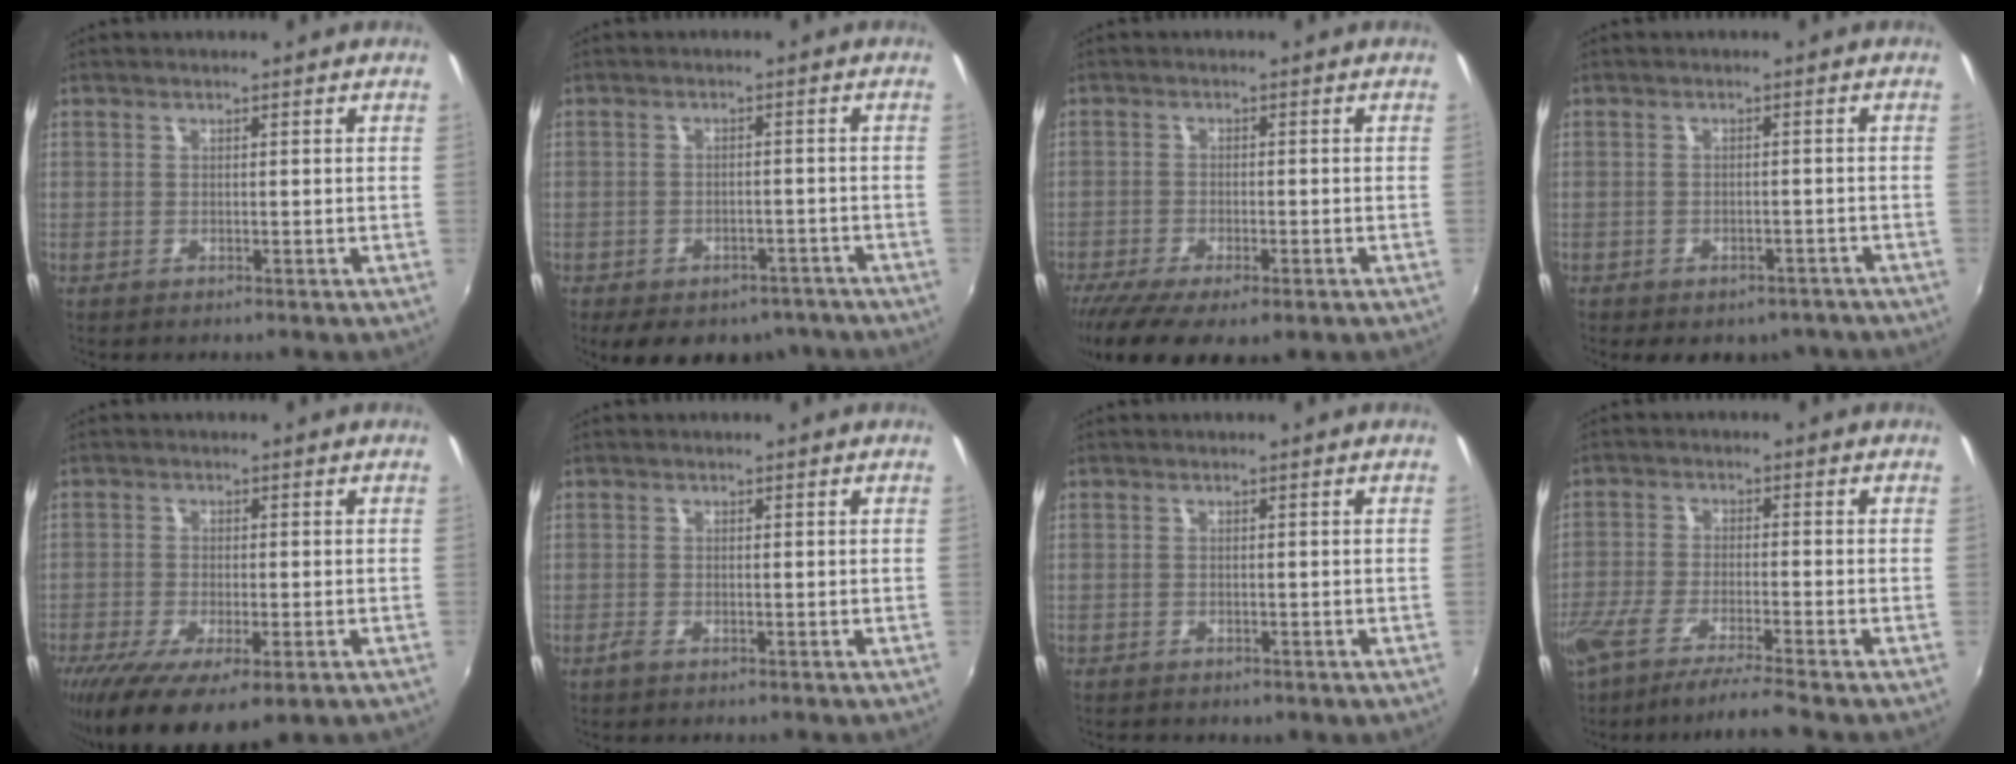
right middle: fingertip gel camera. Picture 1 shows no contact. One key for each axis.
{"total": 13.0, "fx": -9.5, "fy": 6.8, "fz": 5.7, "tx": -0.118, "ty": -0.007, "tz": -0.115}
{"total": 11.5, "fx": -7.8, "fy": 3.8, "fz": 7.6, "tx": -0.170, "ty": -0.053, "tz": -0.128}
{"total": 8.8, "fx": -6.5, "fy": 4.6, "fz": 3.7, "tx": -0.076, "ty": -0.013, "tz": -0.071}
{"total": 13.5, "fx": -7.5, "fy": 4.6, "fz": 10.3, "tx": -0.206, "ty": -0.054, "tz": -0.114}
{"total": 1.1, "fx": -0.9, "fy": 0.3, "fz": 0.7, "tx": -0.015, "ty": -0.004, "tz": -0.018}
{"total": 2.3, "fx": -1.6, "fy": 1.2, "fz": 1.1, "tx": -0.021, "ty": -0.010, "tz": -0.021}
{"total": 10.1, "fx": -8.4, "fy": -0.5, "fz": 5.5, "tx": -0.116, "ty": -0.038, "tz": -0.145}